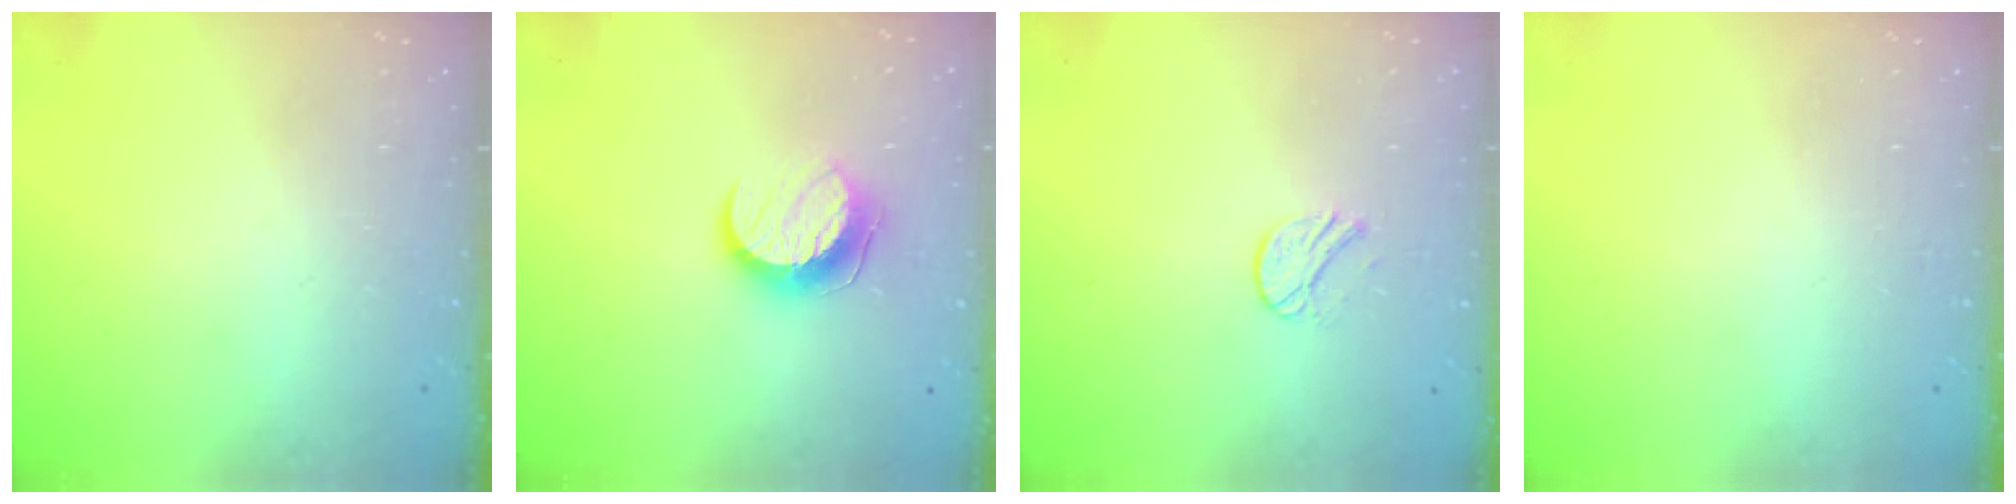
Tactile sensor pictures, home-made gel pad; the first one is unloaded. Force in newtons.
{"total": 9.7, "press": 9.7, "slide": 0.5}
{"total": 7.2, "press": 7.1, "slide": 0.5}
{"total": 0.0}